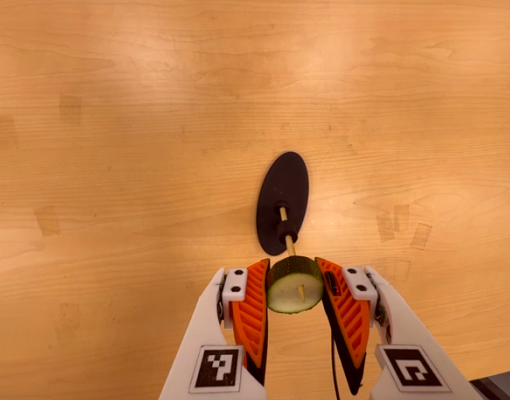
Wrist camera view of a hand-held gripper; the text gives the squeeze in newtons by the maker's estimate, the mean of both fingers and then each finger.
{"total": 11.3, "left": 11.8, "right": 10.9}